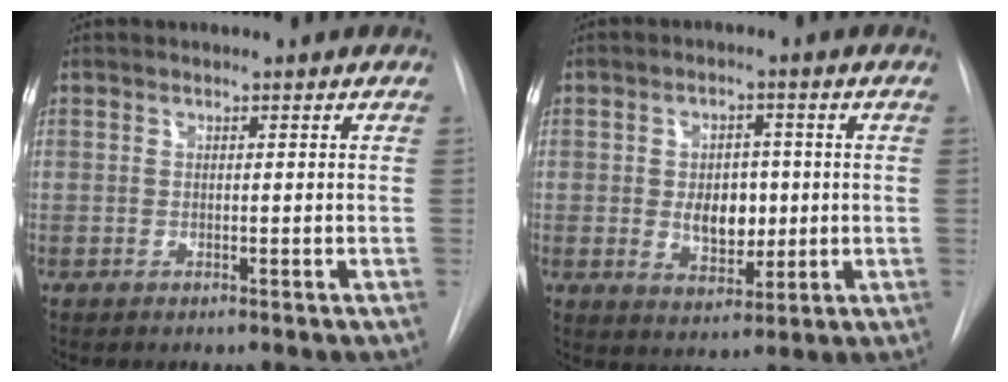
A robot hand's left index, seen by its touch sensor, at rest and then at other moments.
{"total": 6.4, "force": [0.0, 4.2, 4.9], "torque": [-0.073, 0.004, 0.009]}